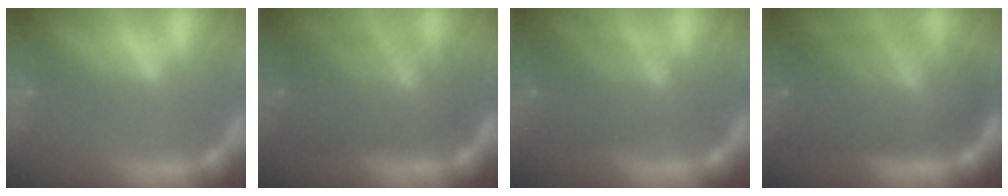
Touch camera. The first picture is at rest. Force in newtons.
{"total": 8.5}
{"total": 6.0}
{"total": 10.0}